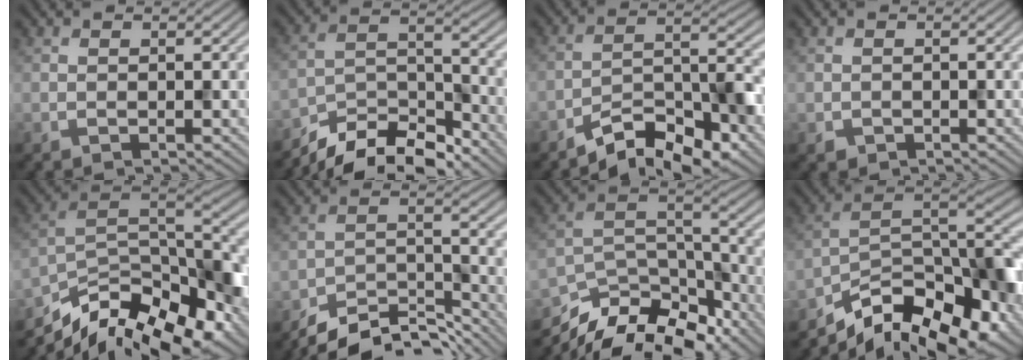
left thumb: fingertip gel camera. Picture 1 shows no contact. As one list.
[{"total": 9.7, "force": [-8.5, 2.6, 4.0], "torque": [-0.067, 0.005, -0.164]}, {"total": 8.4, "force": [-6.2, 2.5, 5.2], "torque": [-0.078, 0.009, -0.117]}, {"total": 0.8, "force": [-0.4, 0.7, 0.1], "torque": [-0.001, -0.006, -0.008]}, {"total": 15.2, "force": [-10.5, 6.0, 9.2], "torque": [-0.182, -0.014, -0.173]}, {"total": 8.1, "force": [-7.1, 2.1, 3.2], "torque": [-0.057, 0.001, -0.130]}, {"total": 14.2, "force": [-11.7, 4.8, 6.5], "torque": [-0.134, -0.004, -0.195]}, {"total": 13.6, "force": [-9.2, 5.4, 8.4], "torque": [-0.140, -0.005, -0.164]}]